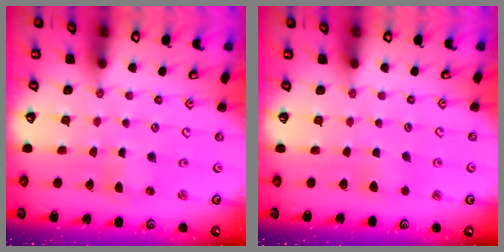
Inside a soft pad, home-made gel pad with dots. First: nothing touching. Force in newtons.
{"total": 3.9, "press": 3.8, "slide": 0.7}